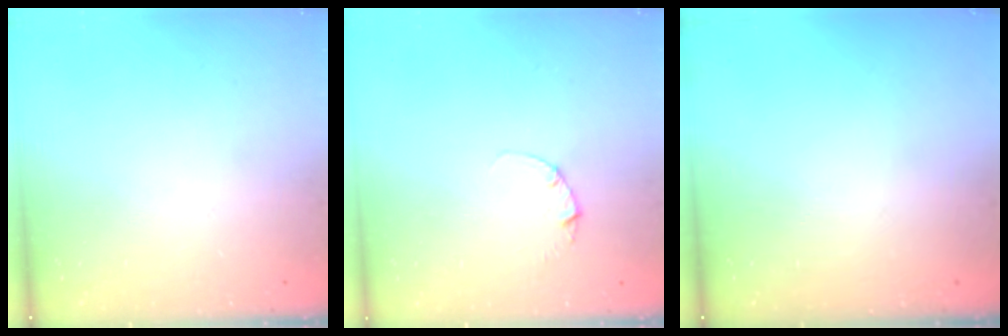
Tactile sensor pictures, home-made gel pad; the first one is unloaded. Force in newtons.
{"total": 1.3, "press": 1.3, "slide": 0.2}
{"total": 0.0}